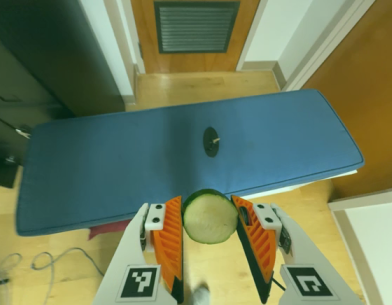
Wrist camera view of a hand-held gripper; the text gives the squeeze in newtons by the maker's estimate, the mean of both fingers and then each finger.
{"total": 6.4, "left": 6.5, "right": 6.3}